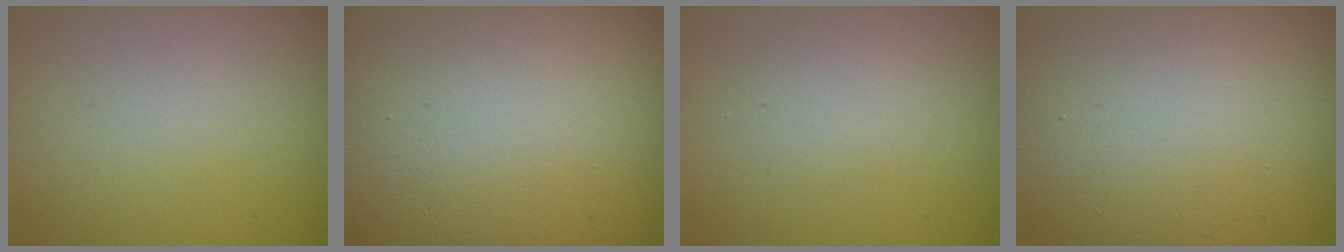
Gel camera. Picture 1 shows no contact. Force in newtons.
{"total": 24.8, "press": 24.8, "slide": 0.9}
{"total": 1.6, "press": 1.6, "slide": 0.1}
{"total": 17.1, "press": 17.1, "slide": 1.1}